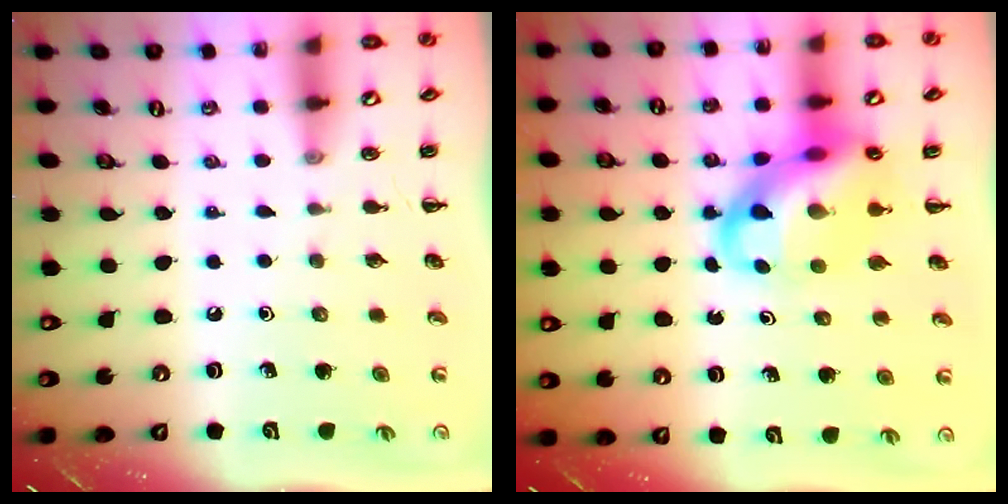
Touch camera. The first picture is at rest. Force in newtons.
{"total": 14.1, "press": 13.7, "slide": 3.6}